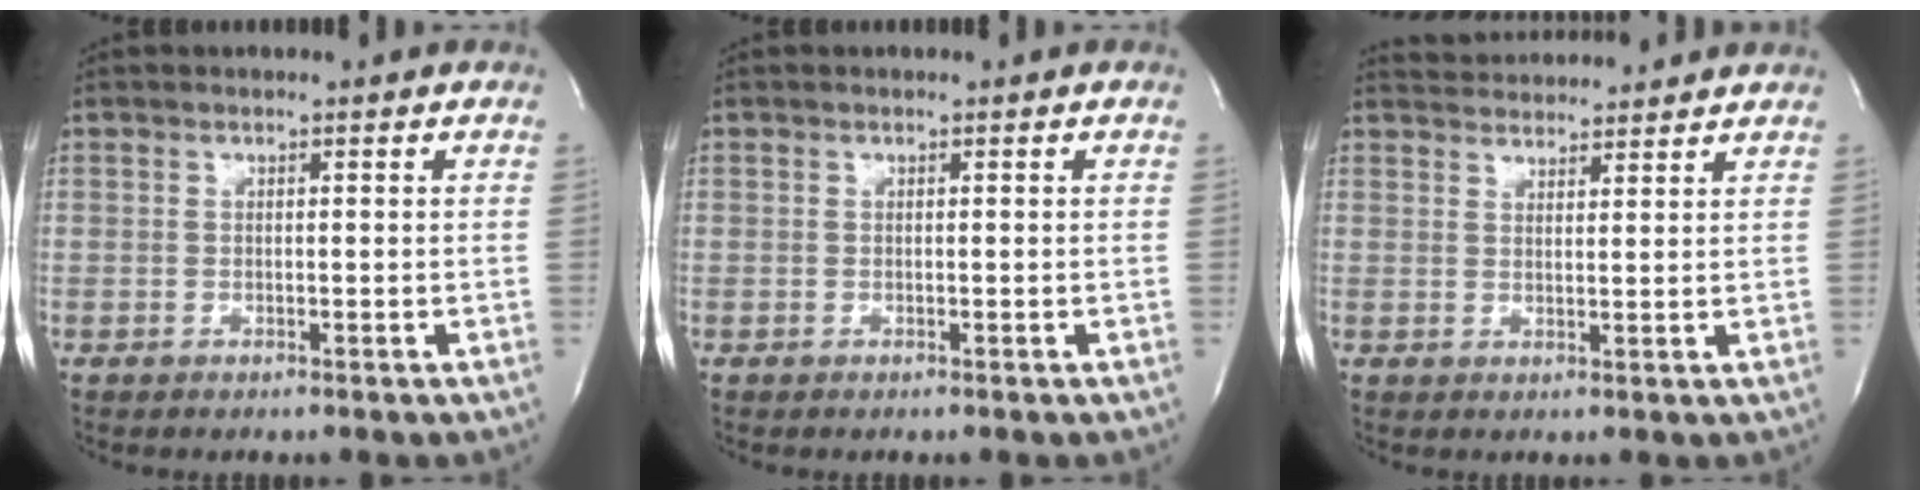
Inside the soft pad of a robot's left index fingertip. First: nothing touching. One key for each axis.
{"total": 0.0}
{"total": 7.2, "fx": 7.1, "fy": 0.7, "fz": 1.0, "tx": -0.023, "ty": 0.027, "tz": 0.101}